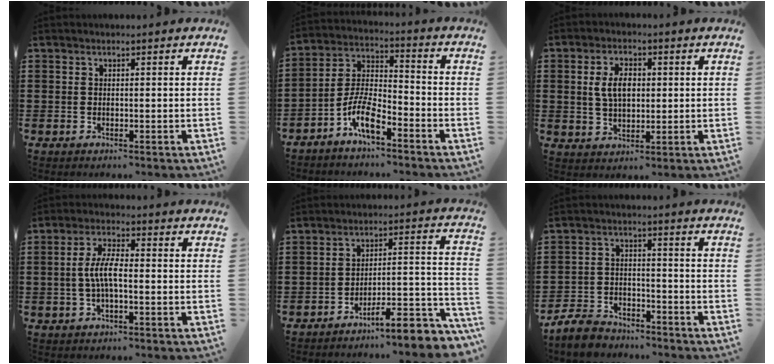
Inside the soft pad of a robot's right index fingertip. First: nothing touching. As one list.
[{"total": 7.4, "force": [-4.9, 2.3, 5.1], "torque": [-0.120, -0.002, -0.097]}, {"total": 5.5, "force": [0.8, 3.2, 4.4], "torque": [-0.091, 0.008, 0.007]}, {"total": 5.5, "force": [-0.7, 1.8, 5.2], "torque": [-0.112, 0.000, -0.020]}, {"total": 7.2, "force": [-5.8, 1.3, 4.0], "torque": [-0.058, -0.006, -0.109]}, {"total": 5.4, "force": [-5.1, 1.5, 1.0], "torque": [-0.037, 0.006, -0.103]}]